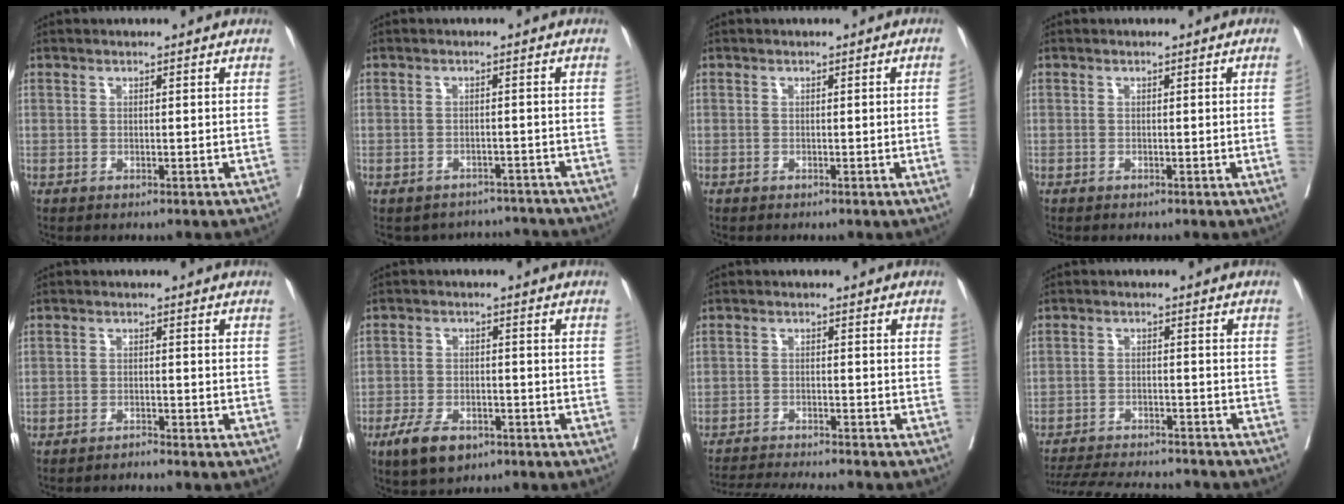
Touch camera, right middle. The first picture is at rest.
{"total": 6.4, "force": [-5.9, 2.4, -0.2], "torque": [0.010, 0.020, -0.070]}
{"total": 1.5, "force": [-0.2, -0.5, 1.4], "torque": [-0.014, -0.002, -0.002]}
{"total": 1.2, "force": [-0.2, -0.6, 1.1], "torque": [-0.008, -0.001, -0.004]}
{"total": 1.4, "force": [-1.4, -0.3, 0.0], "torque": [0.002, -0.003, -0.024]}
{"total": 6.3, "force": [-4.0, 3.1, 3.7], "torque": [-0.078, -0.004, -0.067]}
{"total": 11.4, "force": [-10.7, 0.0, 3.8], "torque": [-0.056, -0.014, -0.158]}
{"total": 15.9, "force": [-14.9, 2.4, 5.2], "torque": [-0.114, -0.013, -0.211]}